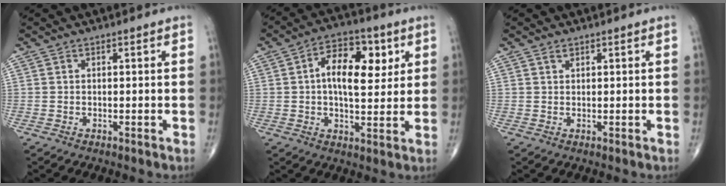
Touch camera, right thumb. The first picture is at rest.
{"total": 12.3, "force": [2.9, 6.7, 9.9], "torque": [-0.127, 0.001, 0.038]}
{"total": 1.0, "force": [0.7, 0.5, 0.4], "torque": [-0.005, -0.002, 0.011]}